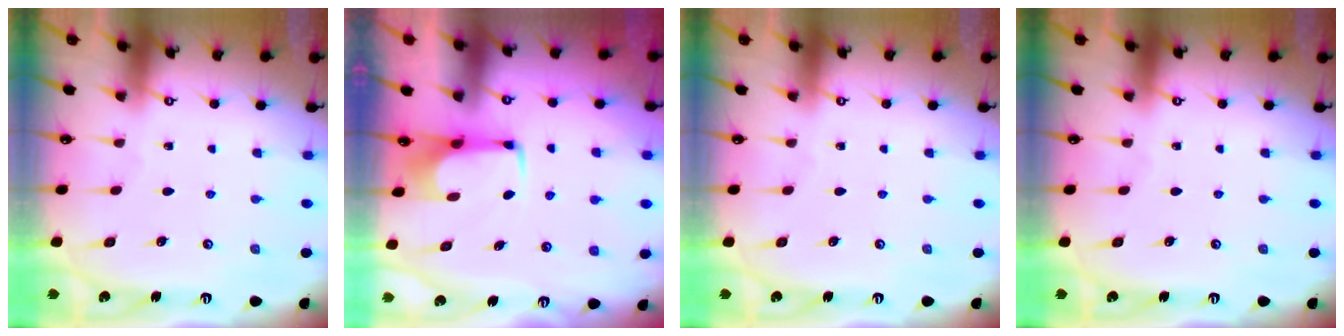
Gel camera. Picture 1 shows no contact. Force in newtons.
{"total": 1.7, "press": 1.6, "slide": 0.6}
{"total": 0.0}
{"total": 0.0}